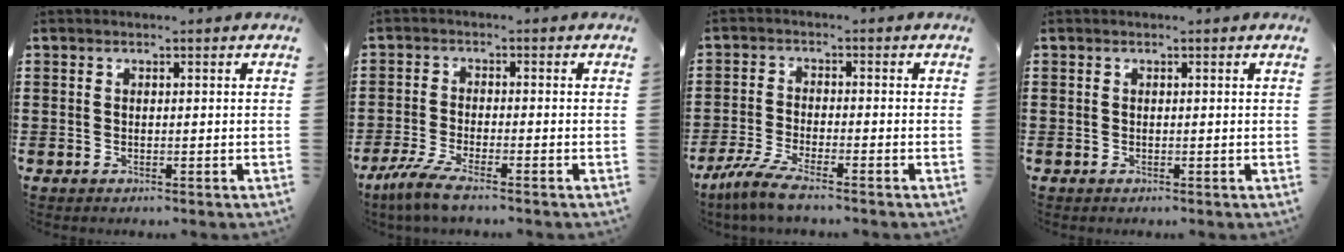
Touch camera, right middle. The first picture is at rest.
{"total": 4.4, "force": [-3.3, 0.1, 2.9], "torque": [-0.084, -0.021, -0.070]}
{"total": 4.7, "force": [-3.7, 0.1, 2.9], "torque": [-0.084, -0.021, -0.078]}
{"total": 0.0}